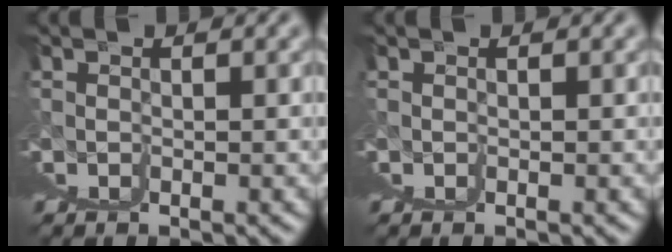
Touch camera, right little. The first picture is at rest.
{"total": 0.0}